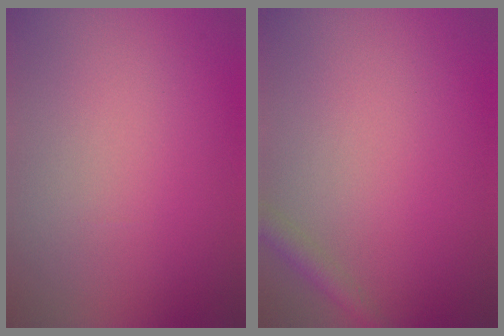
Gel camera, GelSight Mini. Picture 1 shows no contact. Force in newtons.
{"total": 1.6, "press": 1.6, "slide": 0.1}